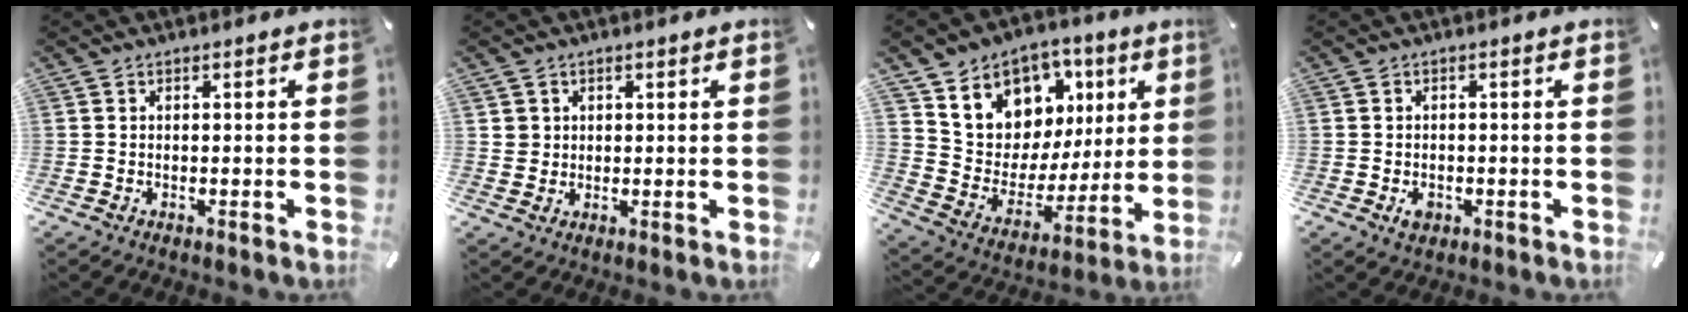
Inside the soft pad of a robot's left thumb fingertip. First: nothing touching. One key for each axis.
{"total": 3.1, "fx": 1.2, "fy": 2.8, "fz": -0.3, "tx": 0.005, "ty": 0.002, "tz": 0.021}
{"total": 11.6, "fx": 5.5, "fy": 10.1, "fz": 1.8, "tx": -0.027, "ty": -0.060, "tz": 0.108}
{"total": 2.8, "fx": -0.9, "fy": 2.1, "fz": 1.6, "tx": -0.019, "ty": 0.001, "tz": -0.016}